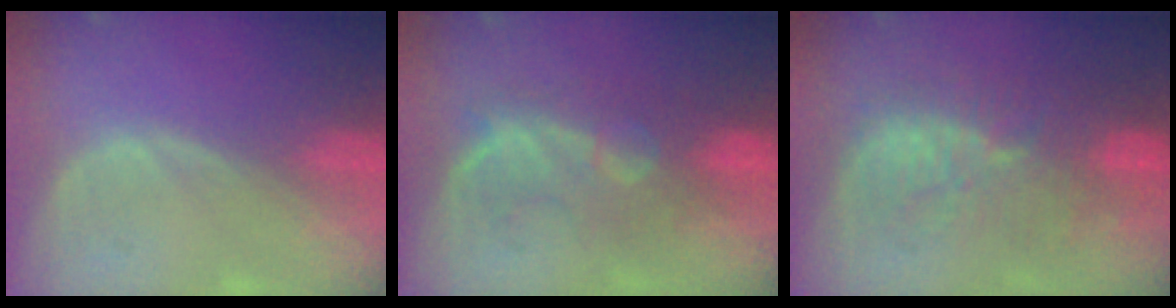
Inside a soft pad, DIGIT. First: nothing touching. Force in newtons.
{"total": 8.8, "press": 8.2, "slide": 3.2}
{"total": 11.4, "press": 10.0, "slide": 5.5}